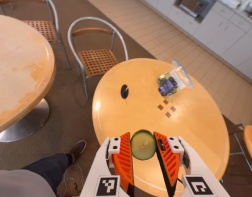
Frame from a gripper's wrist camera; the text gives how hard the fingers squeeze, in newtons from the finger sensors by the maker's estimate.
{"total": 6.3, "left": 6.3, "right": 6.4}